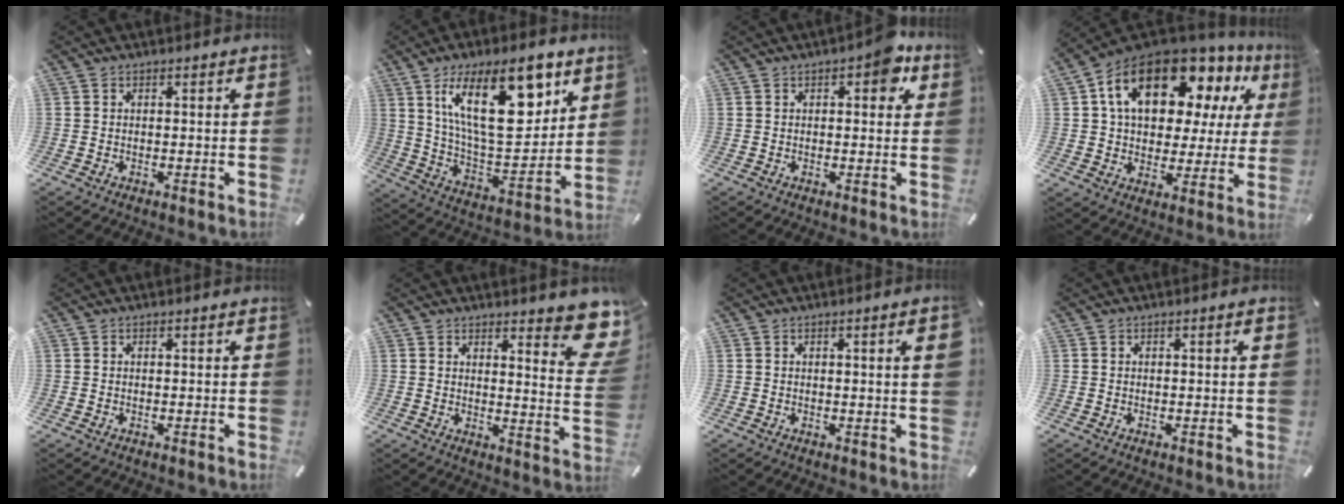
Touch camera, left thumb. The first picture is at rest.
{"total": 23.4, "force": [11.3, 10.7, 17.5], "torque": [-0.282, -0.051, 0.182]}
{"total": 6.5, "force": [2.4, 3.2, 5.1], "torque": [-0.058, -0.003, 0.030]}
{"total": 19.7, "force": [9.7, 11.8, 12.4], "torque": [-0.217, -0.046, 0.168]}
{"total": 0.0}
{"total": 10.9, "force": [7.6, 3.2, 7.1], "torque": [-0.079, -0.063, 0.130]}
{"total": 3.4, "force": [0.6, 0.2, 3.3], "torque": [-0.052, -0.004, 0.006]}
{"total": 0.9, "force": [0.1, 0.1, 0.9], "torque": [-0.015, 0.000, 0.002]}